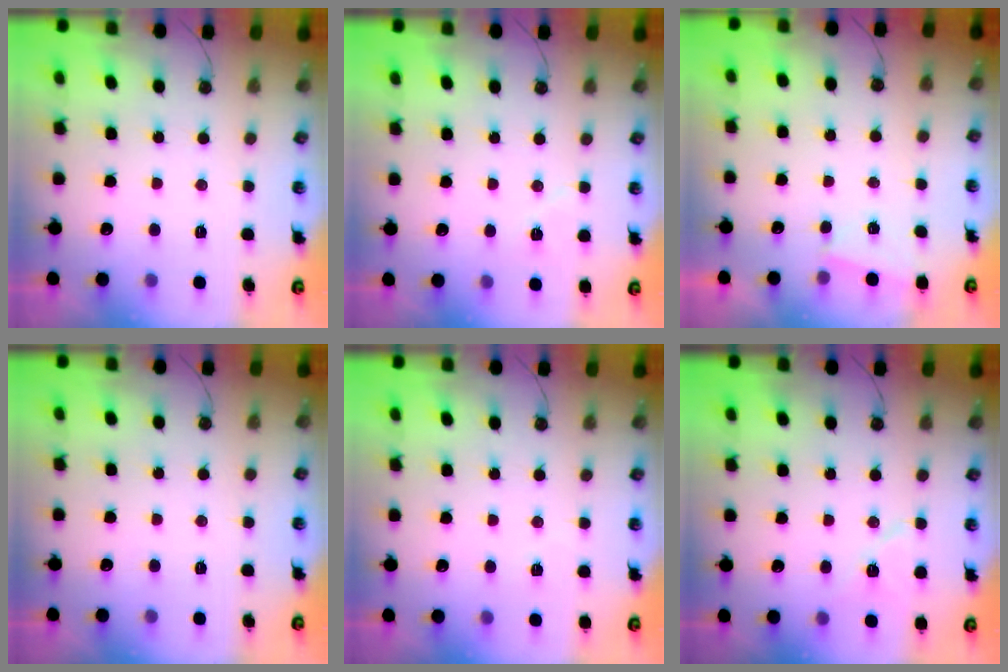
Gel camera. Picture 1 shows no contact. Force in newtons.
{"total": 5.0, "press": 4.8, "slide": 1.6}
{"total": 2.6, "press": 1.3, "slide": 2.2}
{"total": 0.0}
{"total": 1.5, "press": 1.5, "slide": 0.2}
{"total": 7.8, "press": 7.8, "slide": 0.9}